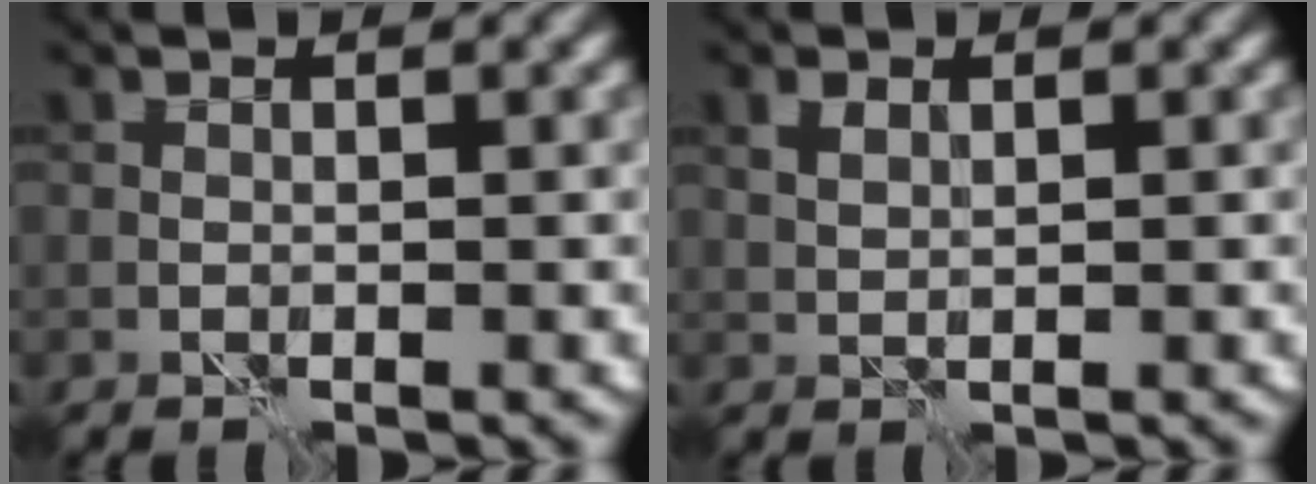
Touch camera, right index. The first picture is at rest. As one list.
[{"total": 1.1, "force": [0.7, 0.6, 0.7], "torque": [-0.019, 0.004, 0.016]}]